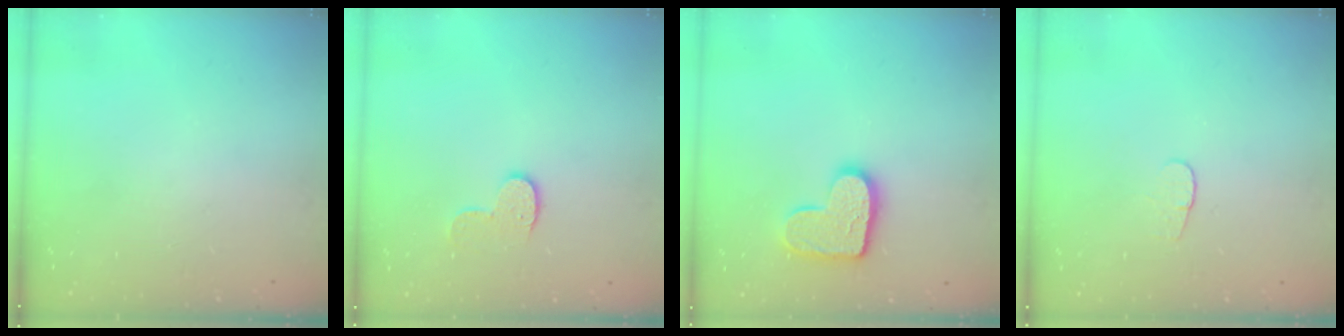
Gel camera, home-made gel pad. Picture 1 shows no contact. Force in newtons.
{"total": 8.1, "press": 8.1, "slide": 0.4}
{"total": 12.8, "press": 12.8, "slide": 0.8}
{"total": 3.6, "press": 3.6, "slide": 0.4}